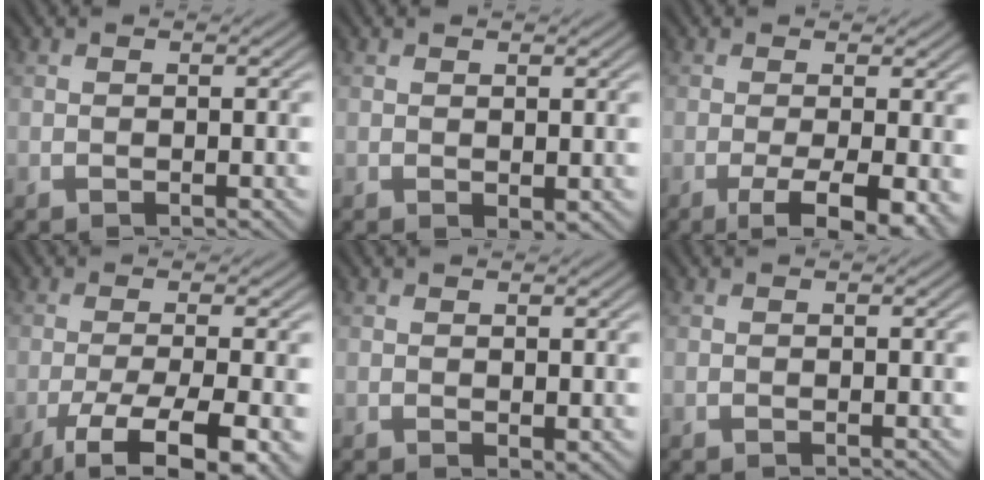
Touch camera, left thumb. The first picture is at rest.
{"total": 0.9, "force": [0.2, 0.5, 0.7], "torque": [-0.010, -0.003, 0.007]}
{"total": 6.8, "force": [-2.4, 1.8, 6.1], "torque": [-0.099, 0.000, -0.035]}
{"total": 9.6, "force": [-4.7, 2.2, 8.0], "torque": [-0.126, -0.006, -0.070]}
{"total": 0.9, "force": [0.2, 0.5, 0.7], "torque": [-0.010, -0.003, 0.006]}
{"total": 0.0}